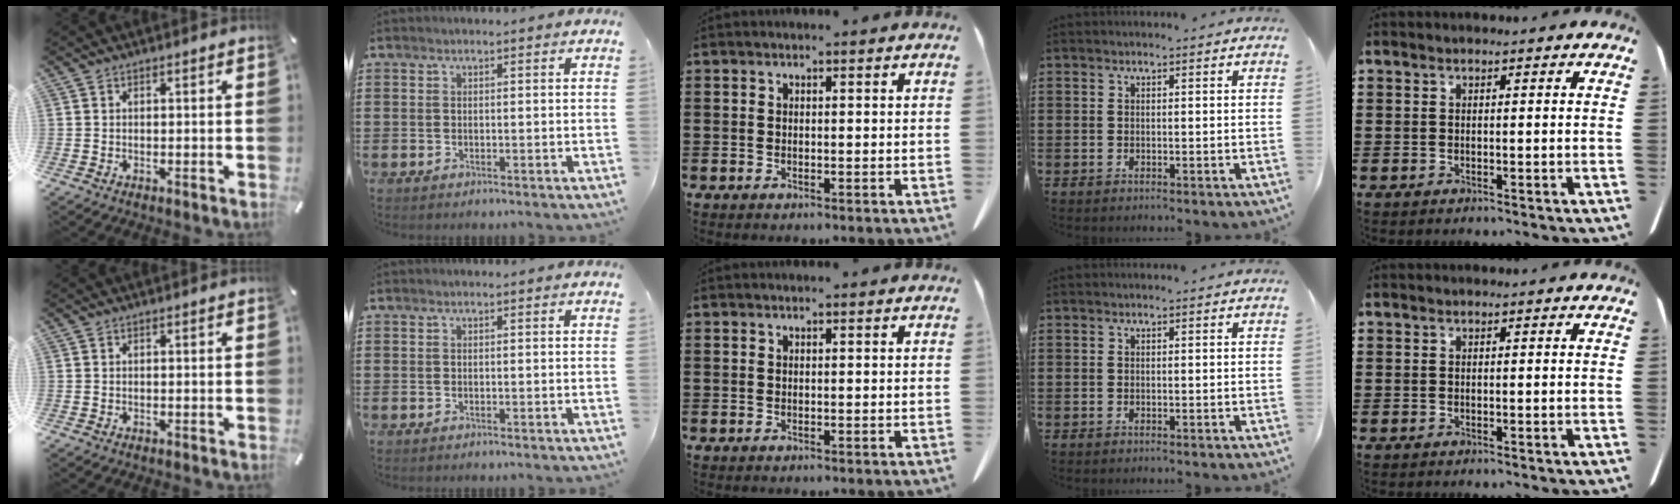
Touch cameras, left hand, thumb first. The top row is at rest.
{}